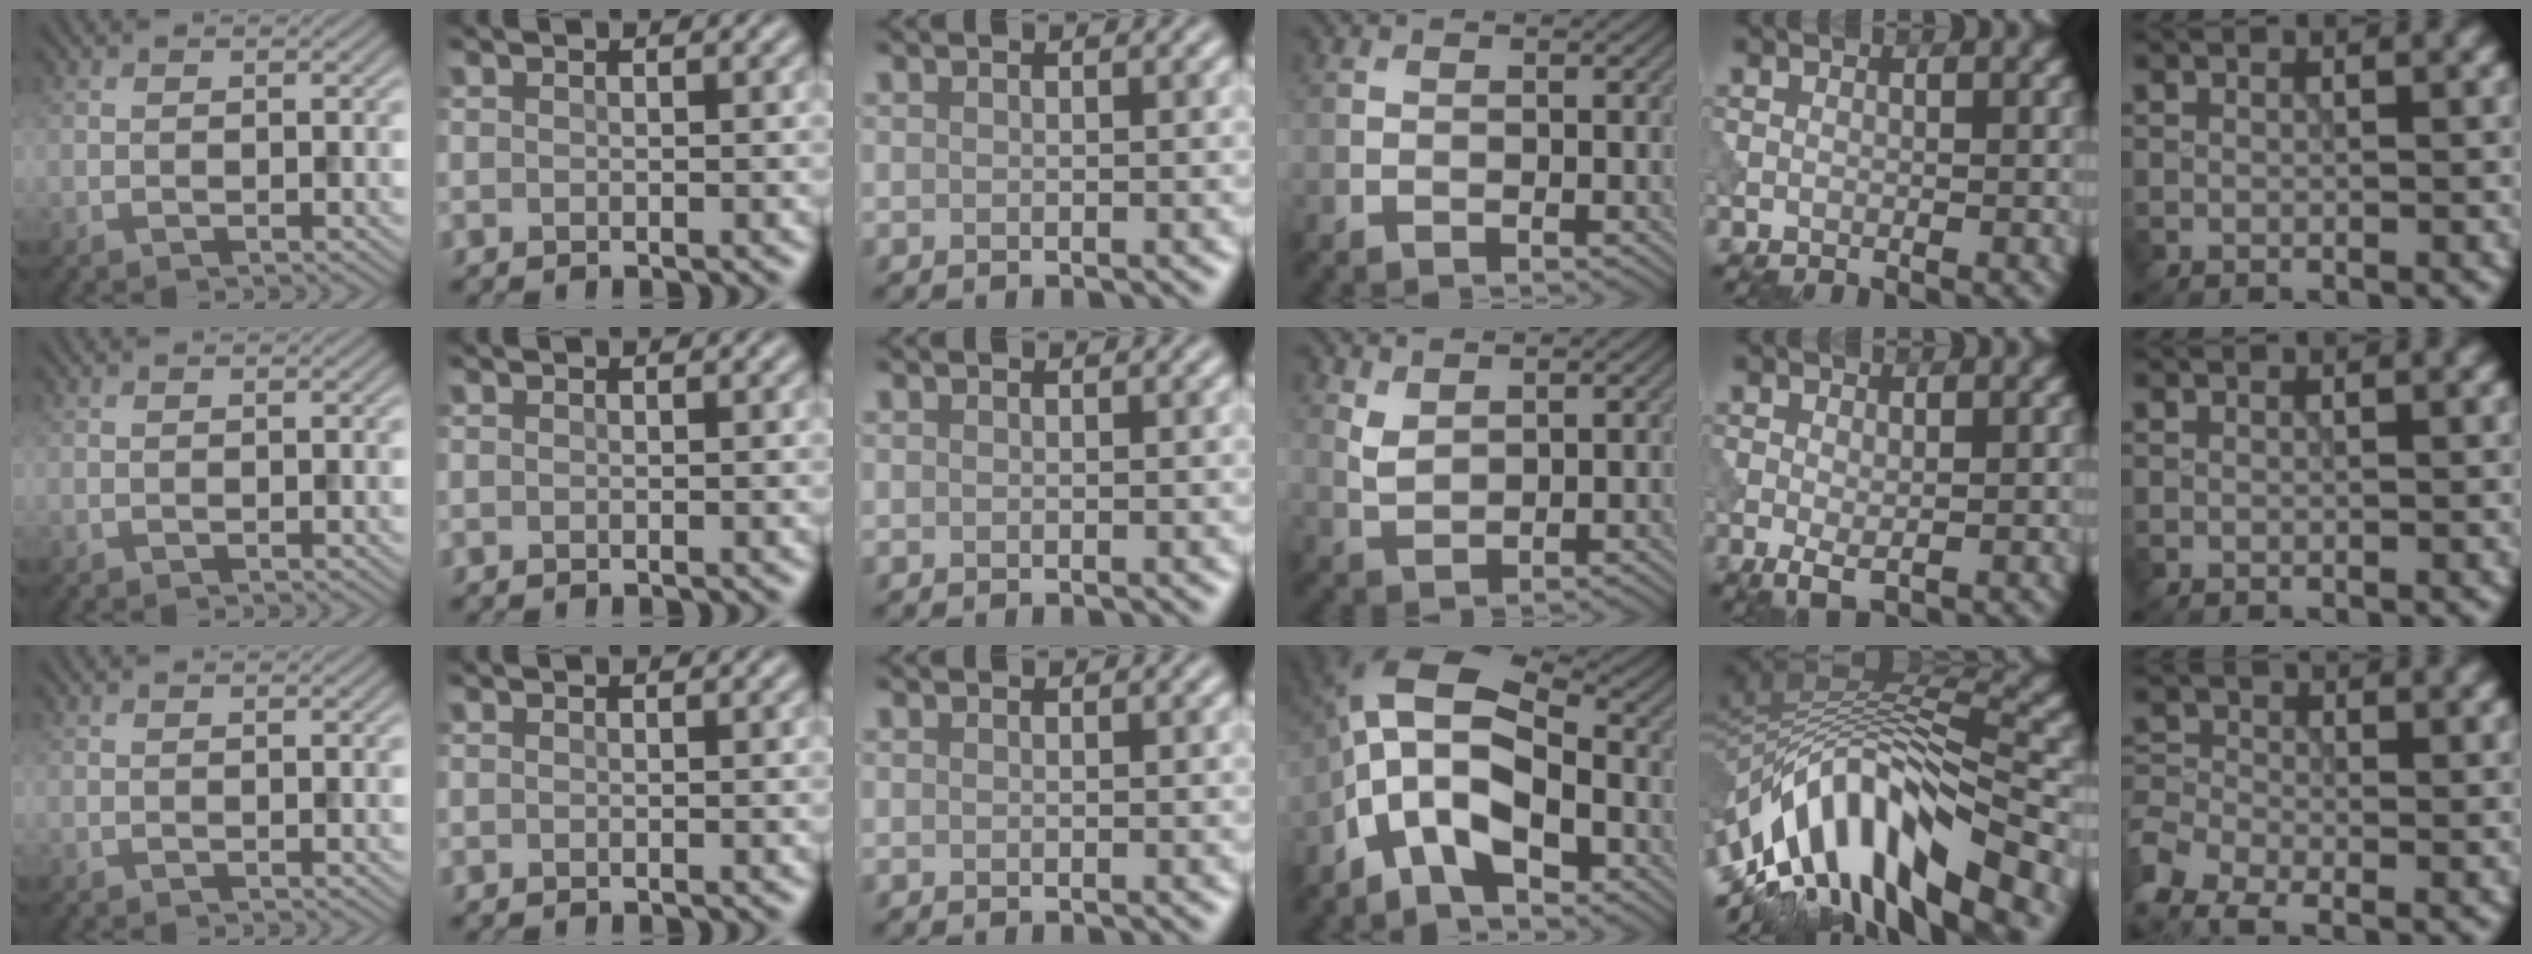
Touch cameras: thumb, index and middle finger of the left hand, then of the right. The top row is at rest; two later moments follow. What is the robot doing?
{"motion": "dispense", "object": "pipette"}